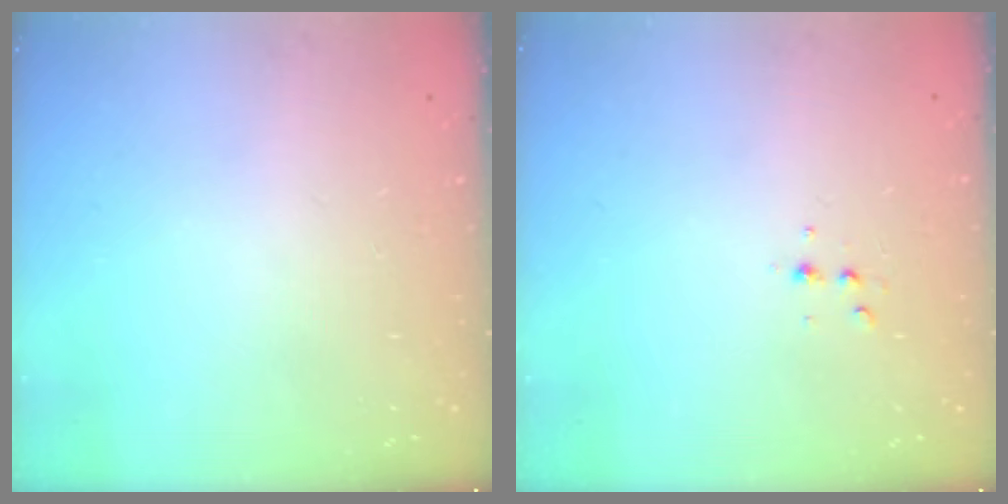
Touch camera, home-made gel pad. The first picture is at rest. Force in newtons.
{"total": 3.7, "press": 3.5, "slide": 1.1}